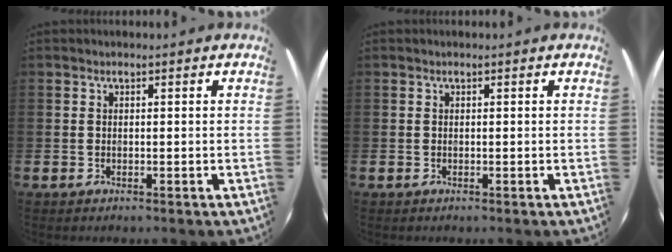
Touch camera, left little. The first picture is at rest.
{"total": 0.0}